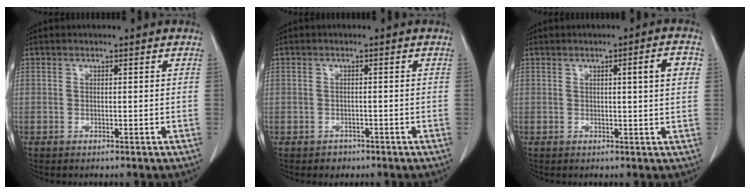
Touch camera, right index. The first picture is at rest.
{"total": 1.6, "force": [-1.0, 1.2, -0.1], "torque": [-0.001, 0.005, -0.016]}
{"total": 4.1, "force": [1.0, -0.2, 4.0], "torque": [-0.053, 0.003, 0.013]}